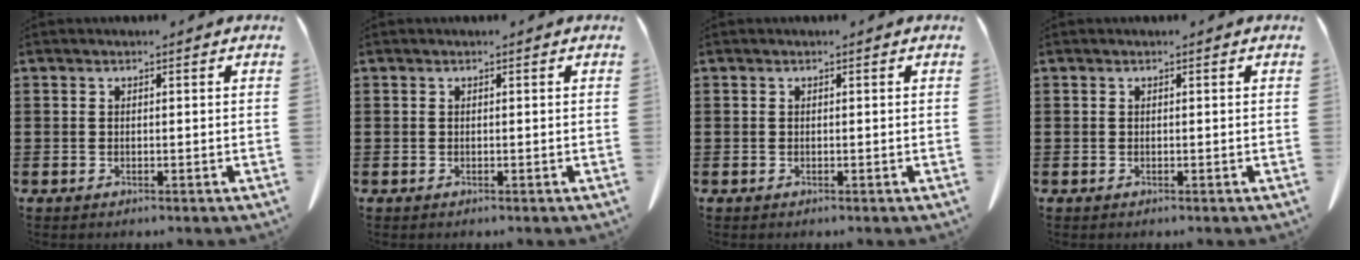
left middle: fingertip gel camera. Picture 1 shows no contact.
{"total": 0.0}
{"total": 0.0}
{"total": 0.0}